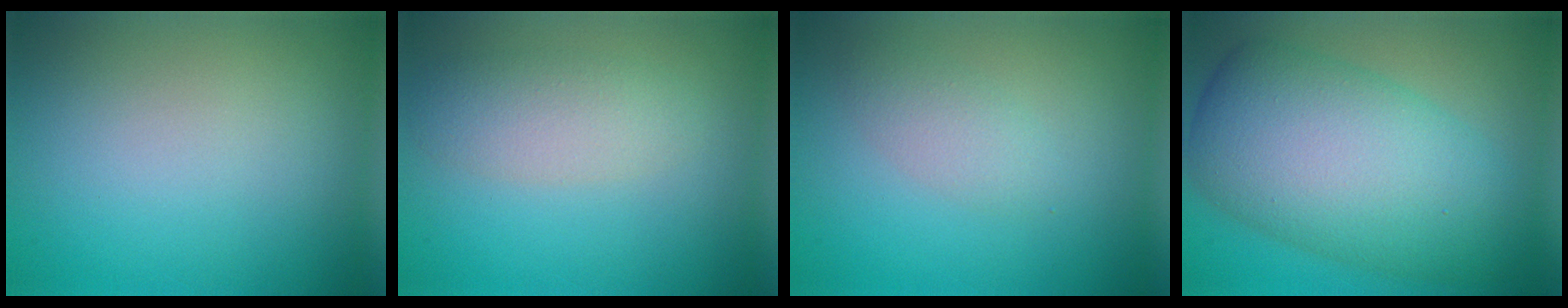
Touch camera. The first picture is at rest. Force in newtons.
{"total": 3.1, "press": 3.1, "slide": 0.2}
{"total": 2.0, "press": 1.9, "slide": 0.1}
{"total": 11.6, "press": 11.6, "slide": 0.3}